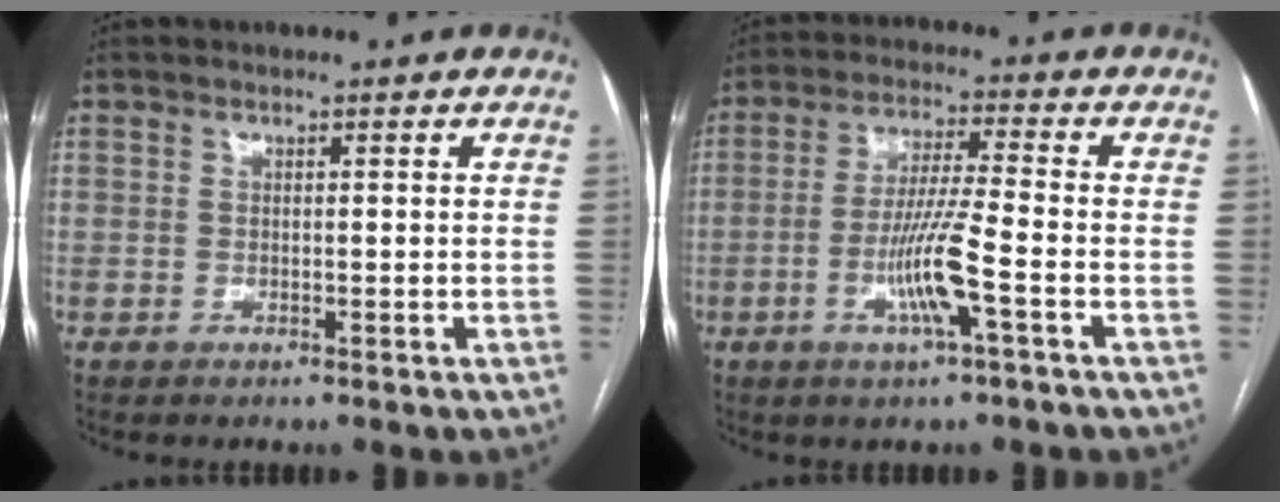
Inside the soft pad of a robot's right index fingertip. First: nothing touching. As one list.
[{"total": 8.8, "force": [-3.0, -0.2, 8.3], "torque": [-0.161, -0.006, -0.057]}]